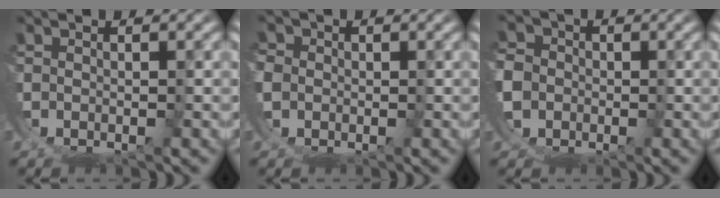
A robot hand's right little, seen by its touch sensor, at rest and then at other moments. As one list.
[{"total": 2.5, "force": [-0.1, 2.3, 1.0], "torque": [-0.037, -0.011, 0.000]}, {"total": 7.6, "force": [-0.2, 7.0, 3.1], "torque": [-0.079, -0.019, -0.010]}]